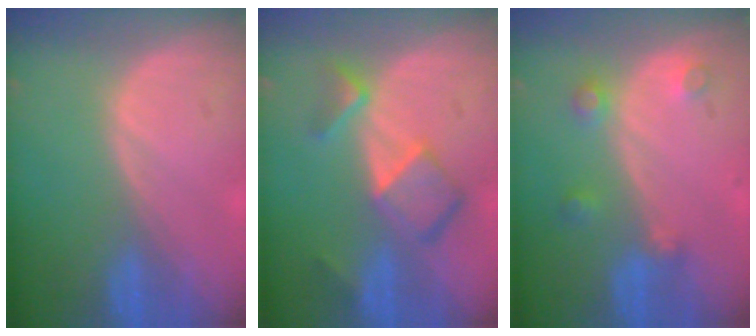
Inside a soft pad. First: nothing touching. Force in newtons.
{"total": 7.3, "press": 6.3, "slide": 3.7}
{"total": 3.5, "press": 3.1, "slide": 1.5}